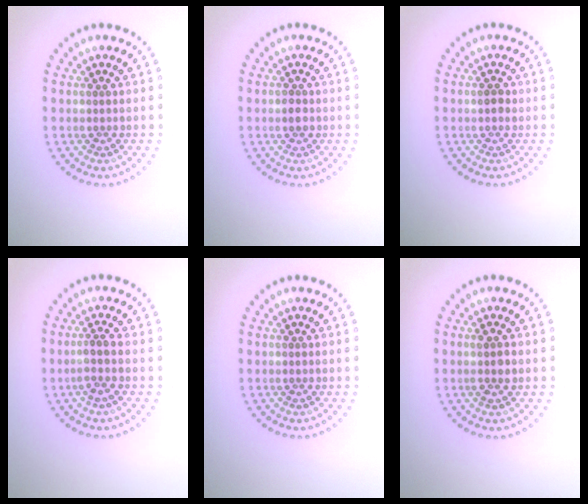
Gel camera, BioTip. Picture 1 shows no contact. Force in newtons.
{"total": 1.2, "press": 1.1, "slide": 0.2}
{"total": 1.0, "press": 1.0, "slide": 0.0}
{"total": 1.6, "press": 1.2, "slide": 1.0}
{"total": 0.0}
{"total": 1.5, "press": 1.4, "slide": 0.5}